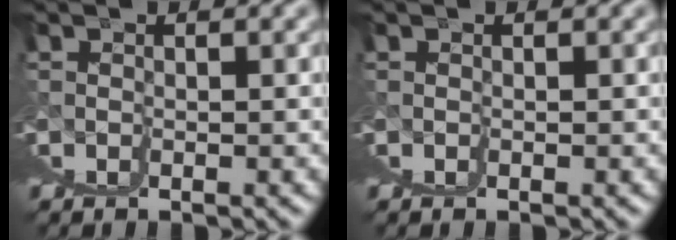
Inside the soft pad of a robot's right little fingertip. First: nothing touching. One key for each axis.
{"total": 0.0}